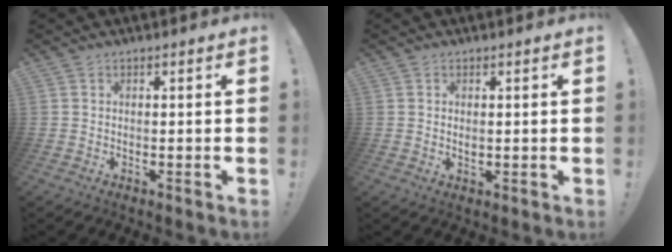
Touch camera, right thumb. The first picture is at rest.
{"total": 0.8, "force": [0.4, 0.5, 0.6], "torque": [-0.010, -0.001, 0.006]}